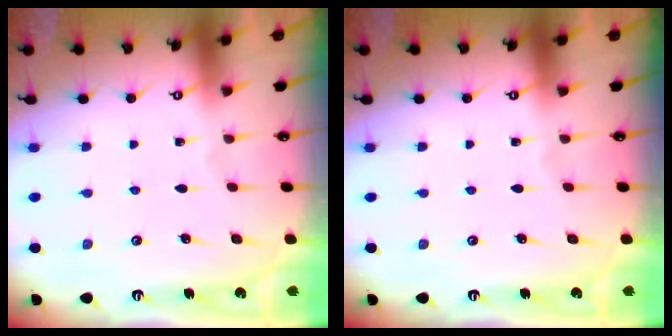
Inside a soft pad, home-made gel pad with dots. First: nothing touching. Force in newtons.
{"total": 0.0}